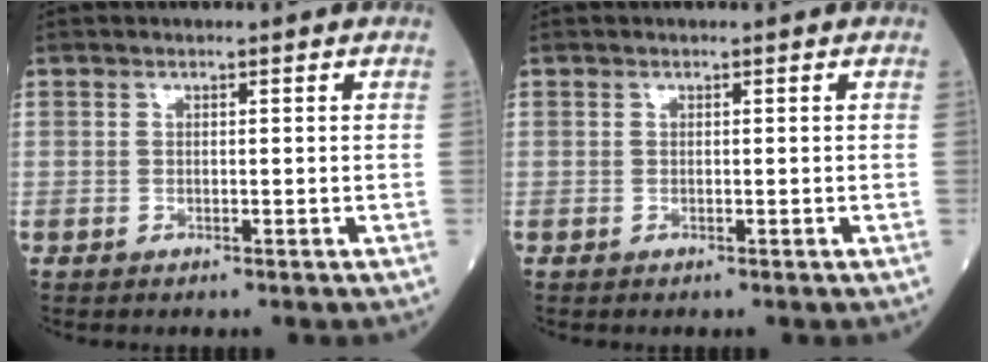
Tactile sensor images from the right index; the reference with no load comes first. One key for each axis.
{"total": 0.0}